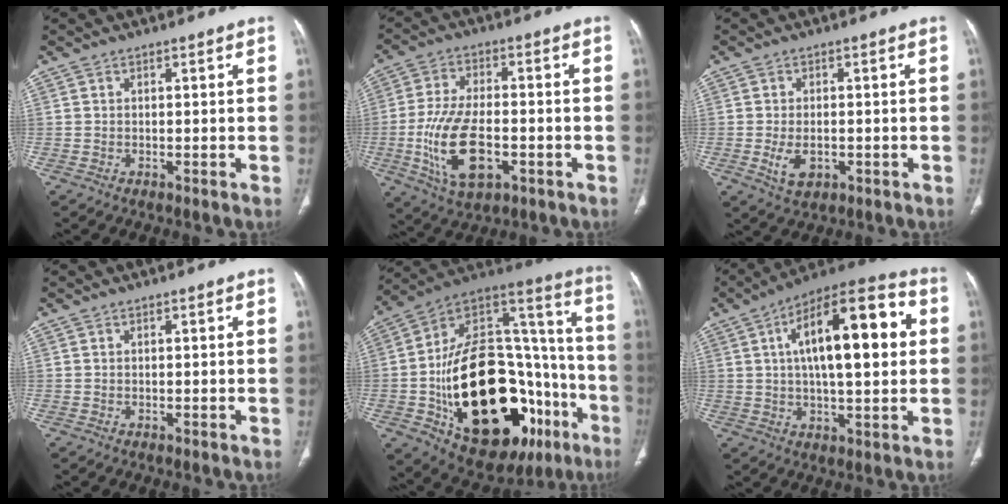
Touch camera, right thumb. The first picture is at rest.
{"total": 14.3, "force": [-3.6, 7.3, 11.8], "torque": [-0.227, 0.007, -0.057]}
{"total": 4.9, "force": [-1.2, 3.0, 3.8], "torque": [-0.068, -0.001, -0.012]}
{"total": 0.0}
{"total": 42.6, "force": [-13.2, 22.2, 33.8], "torque": [-0.488, 0.055, -0.188]}
{"total": 21.4, "force": [4.3, 8.1, 19.3], "torque": [-0.282, 0.022, 0.056]}